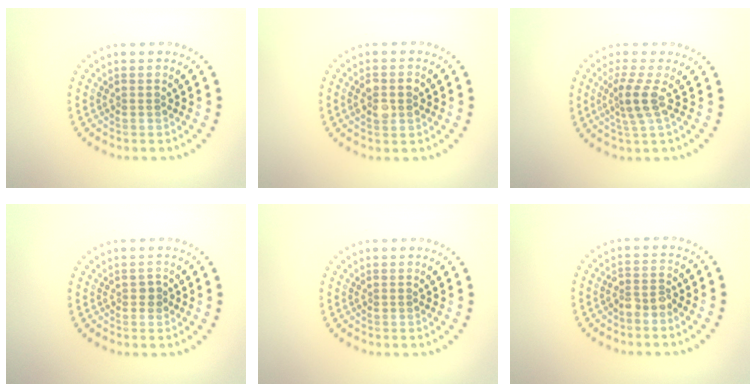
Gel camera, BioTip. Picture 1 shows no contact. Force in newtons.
{"total": 2.2, "press": 2.2, "slide": 0.2}
{"total": 2.7, "press": 1.9, "slide": 1.9}
{"total": 1.0, "press": 0.9, "slide": 0.1}
{"total": 0.0}
{"total": 1.8, "press": 1.5, "slide": 1.1}